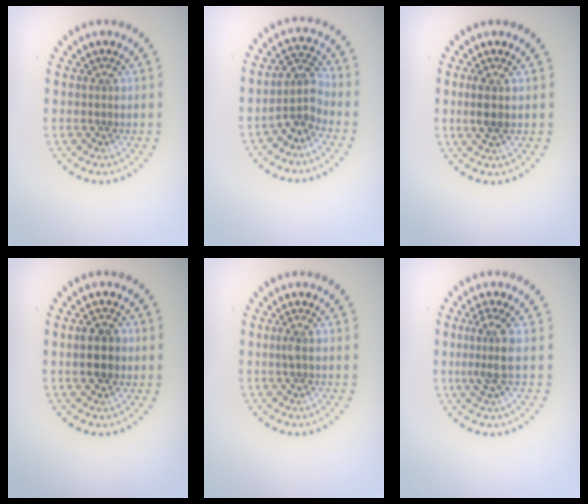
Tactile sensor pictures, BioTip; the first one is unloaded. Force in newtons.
{"total": 2.6, "press": 2.1, "slide": 1.6}
{"total": 1.9, "press": 1.7, "slide": 0.7}
{"total": 2.9, "press": 2.9, "slide": 0.2}
{"total": 0.6, "press": 0.6, "slide": 0.3}
{"total": 2.7, "press": 2.0, "slide": 1.7}